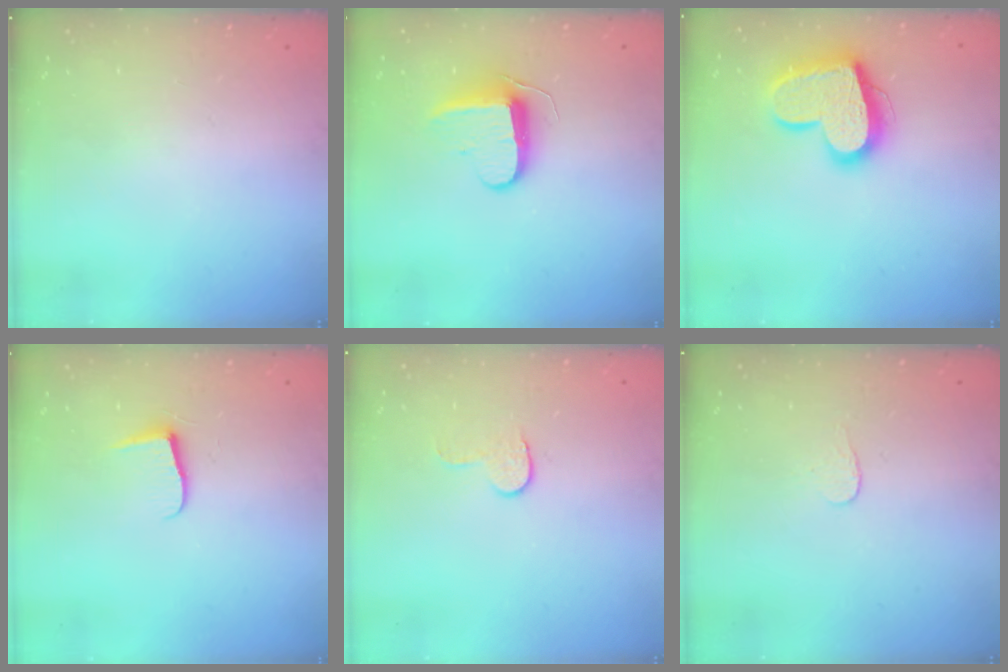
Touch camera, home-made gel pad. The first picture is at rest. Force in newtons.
{"total": 9.2, "press": 9.2, "slide": 0.7}
{"total": 19.3, "press": 19.2, "slide": 1.5}
{"total": 5.9, "press": 5.9, "slide": 0.6}
{"total": 5.9, "press": 5.9, "slide": 0.5}
{"total": 2.7, "press": 2.7, "slide": 0.3}